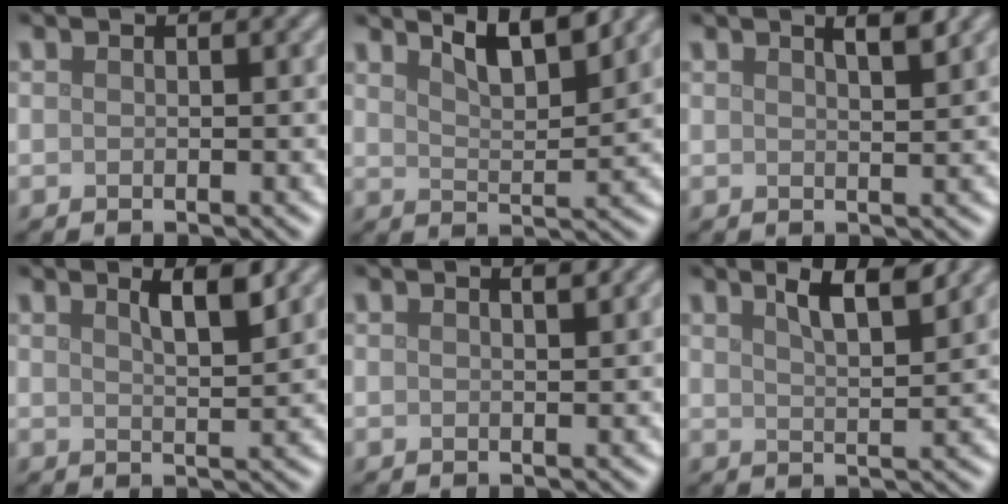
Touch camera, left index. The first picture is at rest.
{"total": 5.1, "force": [3.9, 1.0, 3.1], "torque": [-0.046, 0.014, 0.052]}
{"total": 2.4, "force": [1.6, 0.5, 1.7], "torque": [-0.013, 0.009, 0.014]}
{"total": 3.2, "force": [1.9, 0.7, 2.4], "torque": [-0.032, 0.002, 0.031]}
{"total": 0.9, "force": [0.6, 0.1, 0.6], "torque": [-0.009, 0.001, 0.010]}
{"total": 4.4, "force": [2.9, 1.0, 3.2], "torque": [-0.045, 0.009, 0.045]}